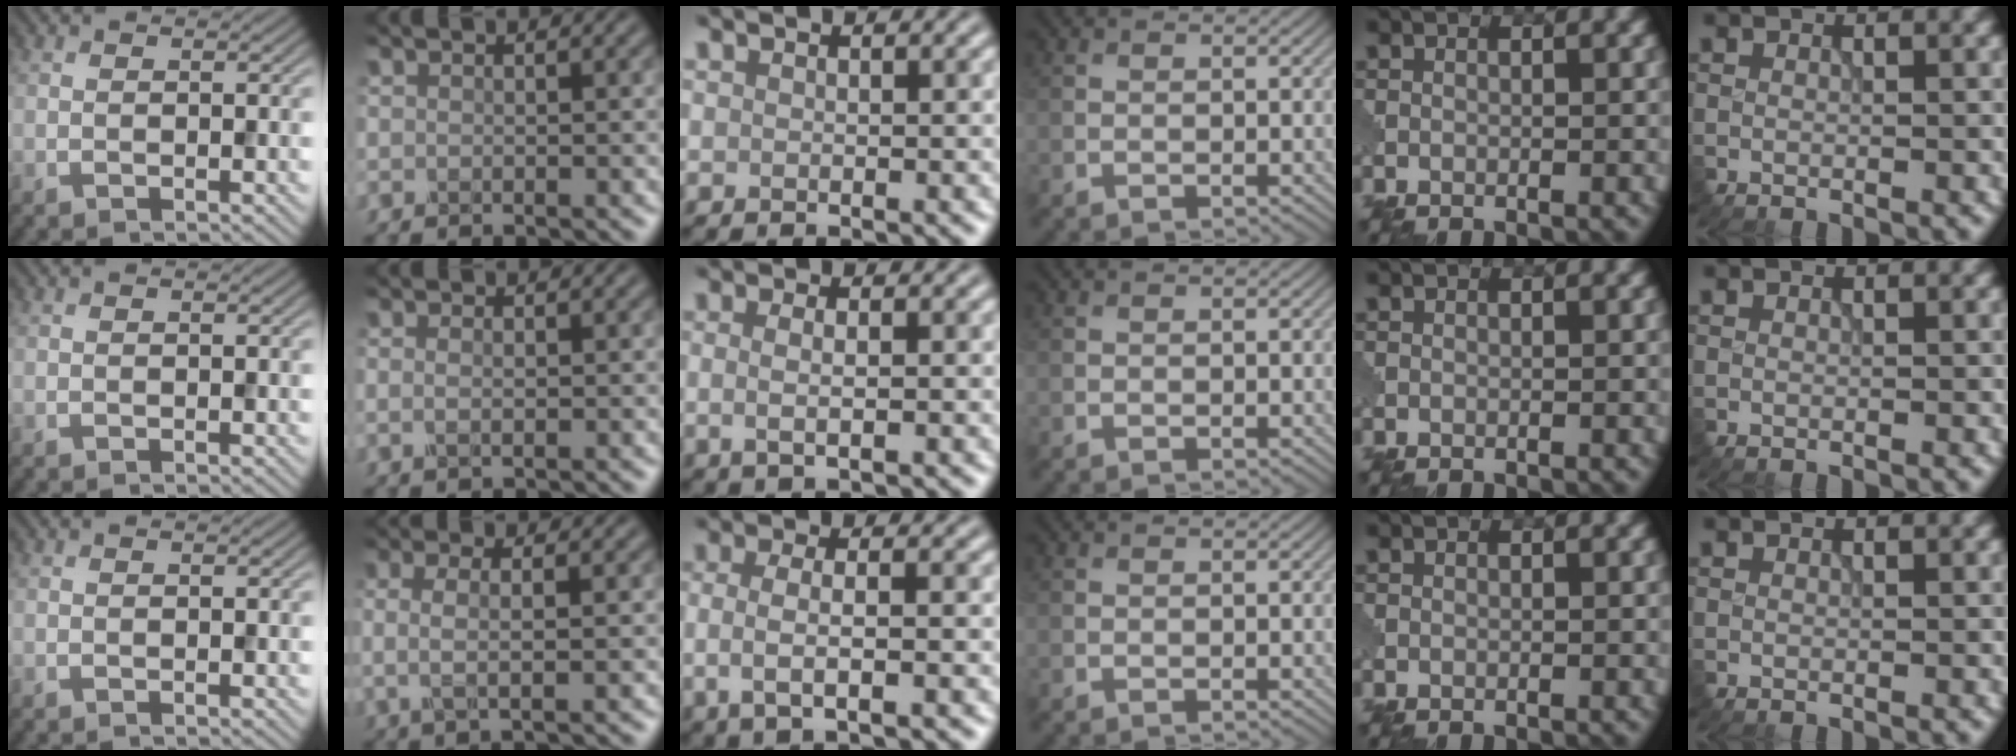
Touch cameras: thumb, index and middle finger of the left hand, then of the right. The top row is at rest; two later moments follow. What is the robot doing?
{"motion": "extract", "object": "pin"}